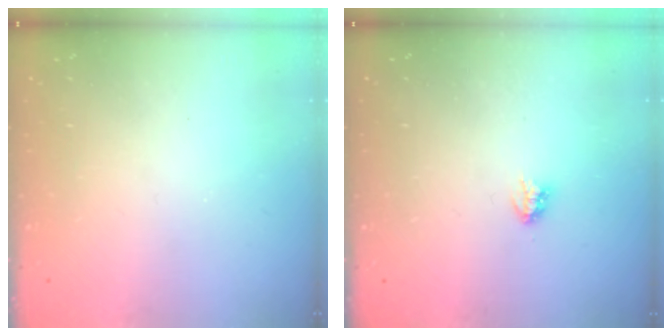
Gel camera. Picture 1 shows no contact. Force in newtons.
{"total": 2.9, "press": 2.8, "slide": 0.4}